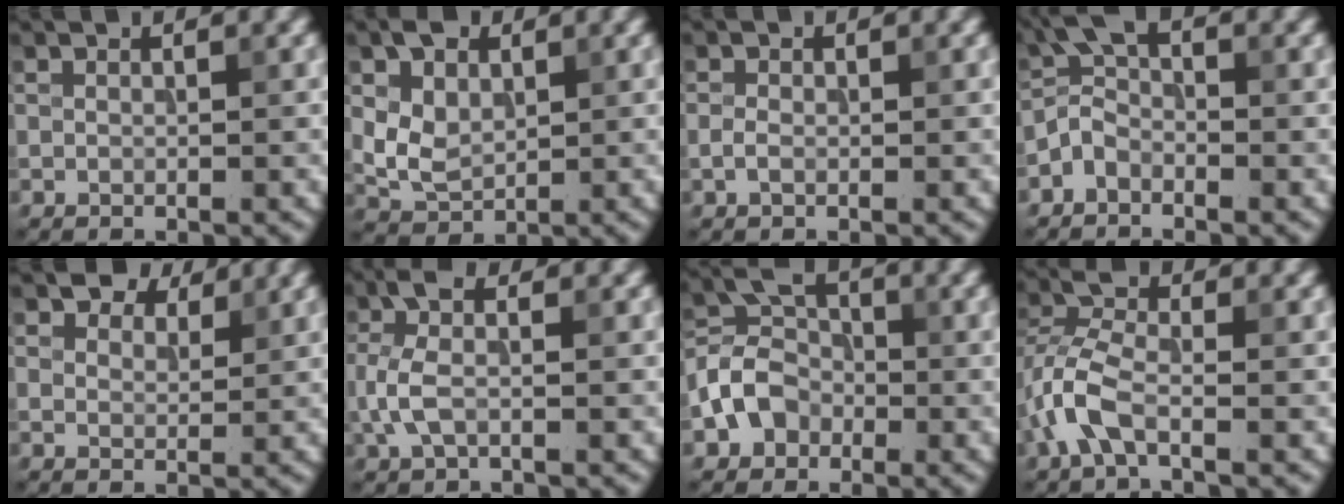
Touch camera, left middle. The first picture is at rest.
{"total": 4.3, "force": [1.3, 3.1, 2.7], "torque": [-0.057, 0.000, 0.021]}
{"total": 1.1, "force": [-0.3, 0.7, 0.7], "torque": [-0.018, 0.001, -0.009]}
{"total": 2.5, "force": [-1.6, 1.2, 1.5], "torque": [-0.030, 0.012, -0.044]}
{"total": 4.2, "force": [3.3, 2.0, 1.6], "torque": [-0.033, -0.010, 0.056]}
{"total": 3.5, "force": [-0.2, 1.7, 3.1], "torque": [-0.081, 0.009, -0.013]}
{"total": 4.3, "force": [-1.9, 3.4, 1.9], "torque": [-0.032, 0.008, -0.047]}
{"total": 4.3, "force": [-1.8, 1.9, 3.4], "torque": [-0.083, 0.008, -0.046]}